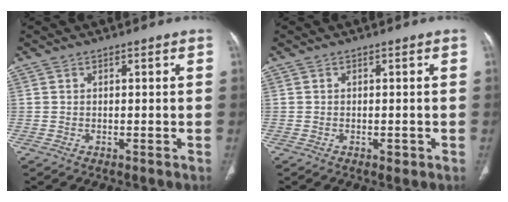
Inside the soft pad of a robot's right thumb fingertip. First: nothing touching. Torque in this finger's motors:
{"motor_torque": [2.64, 2.37, -0.06, -0.32, 0.00]}